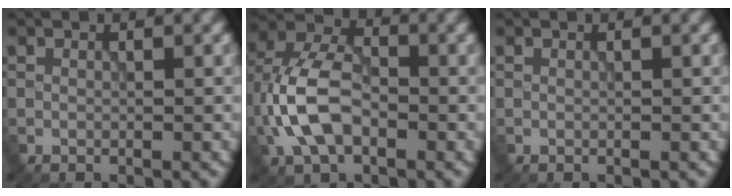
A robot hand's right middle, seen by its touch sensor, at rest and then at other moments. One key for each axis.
{"total": 7.4, "fx": -1.9, "fy": 4.4, "fz": 5.6, "tx": -0.129, "ty": 0.013, "tz": -0.043}
{"total": 0.0}